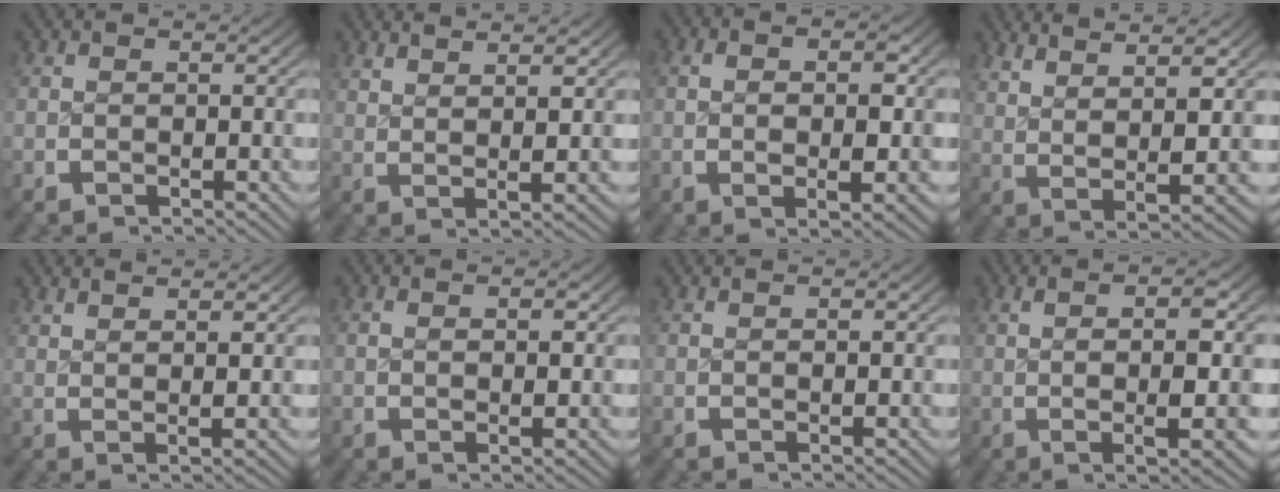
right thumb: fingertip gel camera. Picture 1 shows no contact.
{"total": 3.7, "force": [2.6, 0.3, 2.7], "torque": [-0.036, 0.002, 0.049]}
{"total": 4.8, "force": [-0.1, 1.8, 4.4], "torque": [-0.065, -0.004, 0.000]}
{"total": 7.5, "force": [2.8, 3.0, 6.3], "torque": [-0.108, -0.010, 0.059]}
{"total": 2.8, "force": [2.0, 0.0, 2.0], "torque": [-0.026, 0.002, 0.040]}
{"total": 2.0, "force": [0.3, 0.4, 1.9], "torque": [-0.024, 0.001, 0.010]}
{"total": 0.6, "force": [0.4, -0.2, 0.4], "torque": [-0.007, 0.000, 0.010]}
{"total": 8.3, "force": [0.1, 2.2, 8.0], "torque": [-0.110, 0.002, 0.008]}